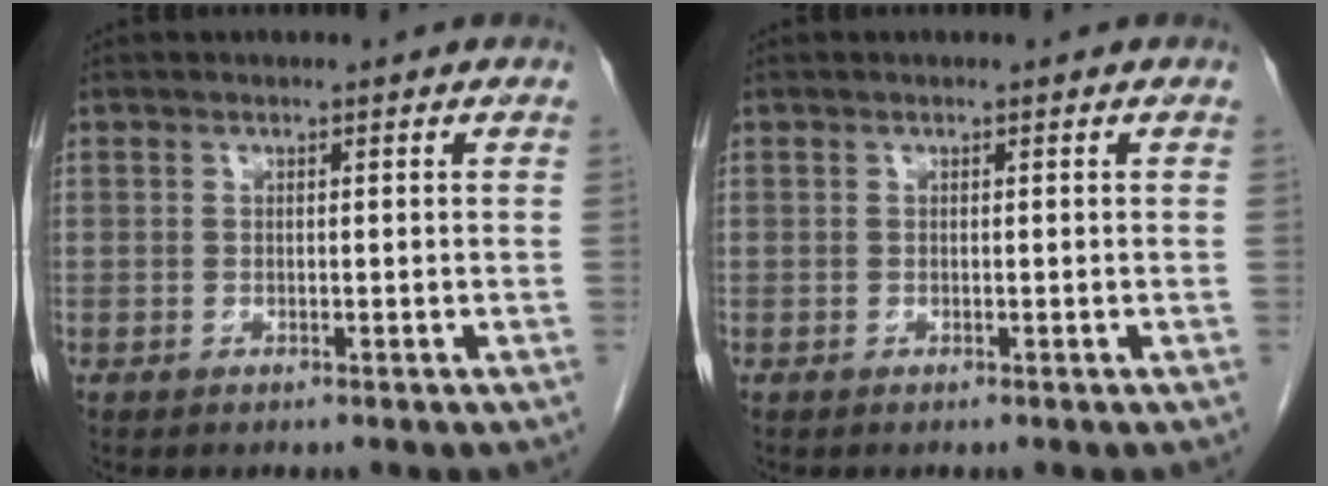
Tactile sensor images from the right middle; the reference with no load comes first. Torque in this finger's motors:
{"motor_torque": [0.03, -0.06, 0.00, -0.01]}